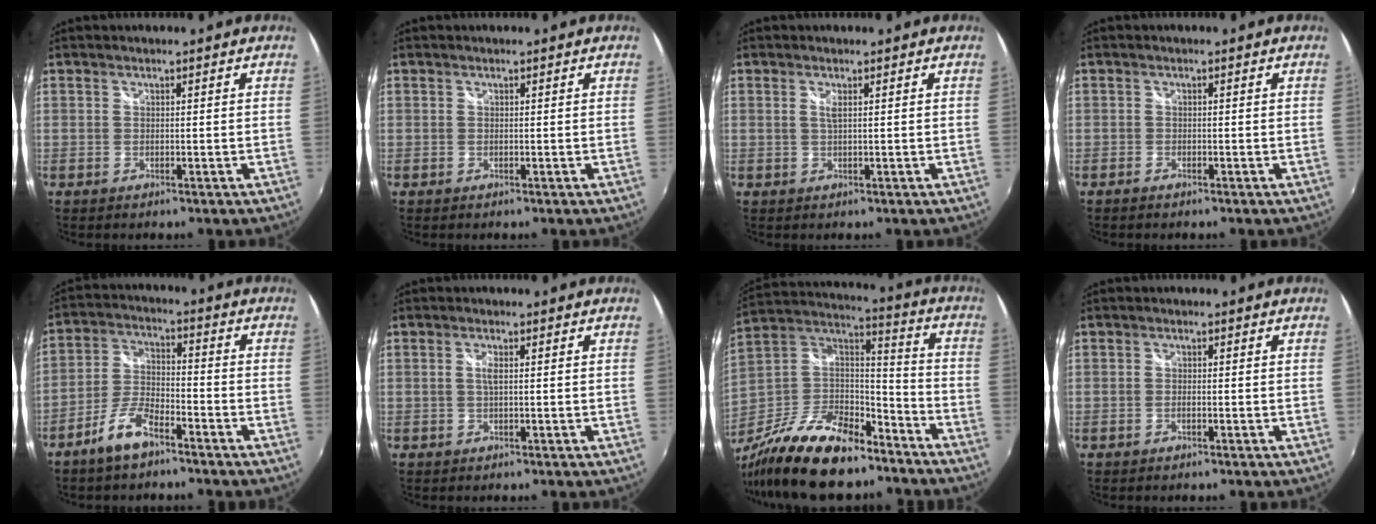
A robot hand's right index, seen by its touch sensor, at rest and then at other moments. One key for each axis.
{"total": 0.0}
{"total": 1.2, "fx": 0.4, "fy": -0.1, "fz": 1.1, "tx": -0.022, "ty": -0.001, "tz": 0.007}
{"total": 1.0, "fx": -0.8, "fy": 0.4, "fz": 0.4, "tx": -0.010, "ty": -0.003, "tz": -0.018}
{"total": 7.6, "fx": -5.4, "fy": 2.4, "fz": 4.7, "tx": -0.109, "ty": 0.010, "tz": -0.104}
{"total": 1.4, "fx": 0.1, "fy": 0.0, "fz": 1.4, "tx": -0.027, "ty": 0.000, "tz": 0.001}
{"total": 26.0, "fx": -18.6, "fy": 10.6, "fz": 14.8, "tx": -0.308, "ty": -0.011, "tz": -0.312}
{"total": 0.8, "fx": -0.4, "fy": 0.1, "fz": 0.6, "tx": -0.013, "ty": 0.002, "tz": -0.008}